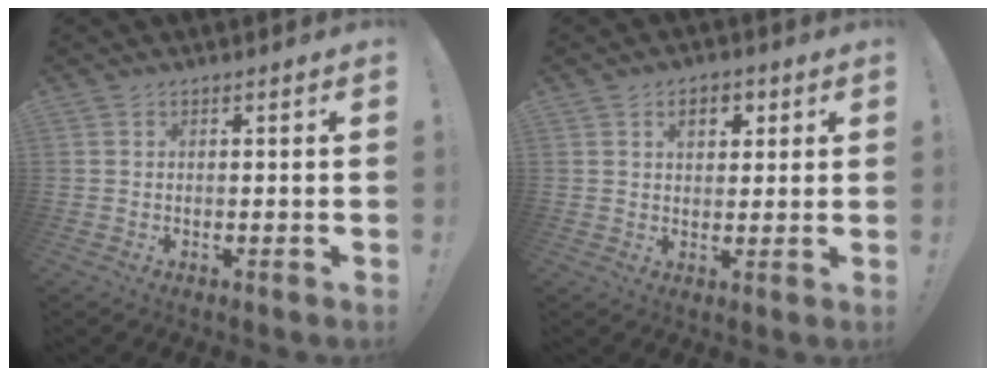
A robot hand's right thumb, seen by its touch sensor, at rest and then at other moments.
{"total": 5.6, "force": [2.3, 3.9, 3.4], "torque": [-0.043, 0.001, 0.036]}